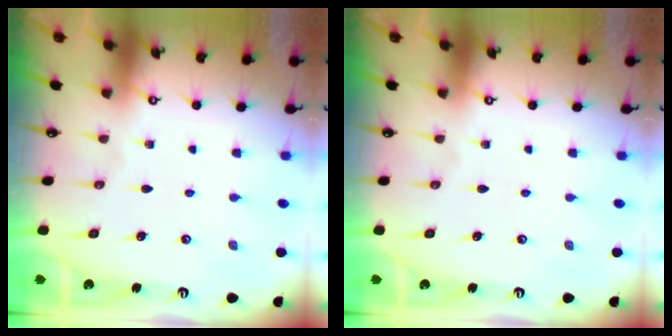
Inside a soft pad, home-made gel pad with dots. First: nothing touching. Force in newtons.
{"total": 0.0}